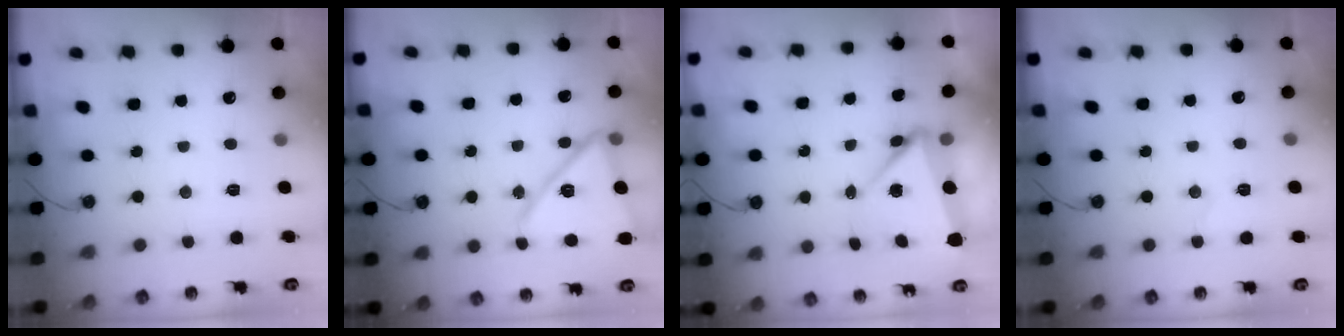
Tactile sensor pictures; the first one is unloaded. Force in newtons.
{"total": 15.2, "press": 15.1, "slide": 1.3}
{"total": 8.1, "press": 4.9, "slide": 6.4}
{"total": 4.5, "press": 4.5, "slide": 0.5}